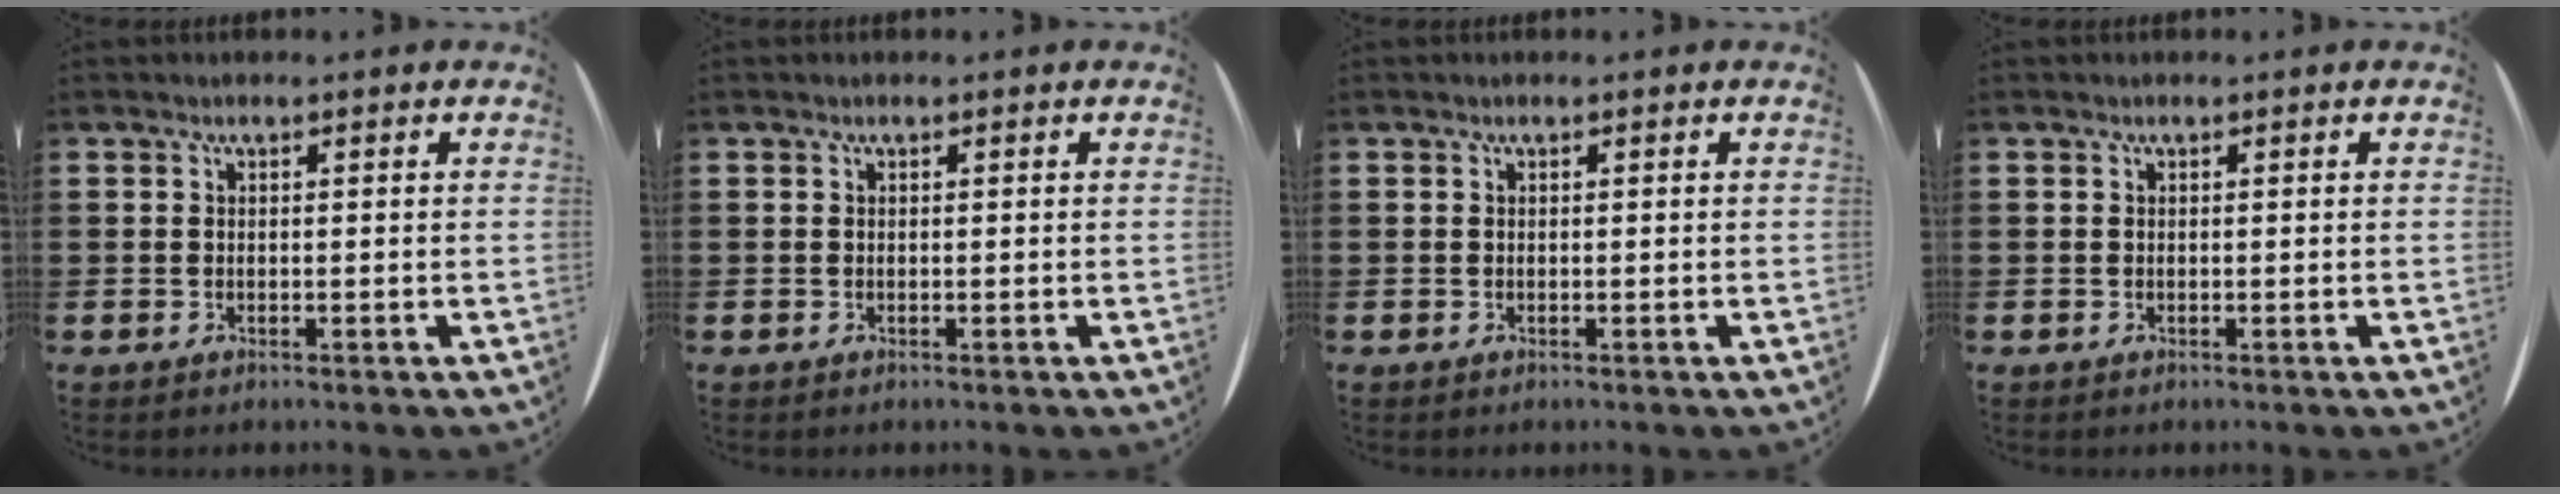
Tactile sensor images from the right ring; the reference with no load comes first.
{"total": 0.0}
{"total": 0.0}
{"total": 0.0}